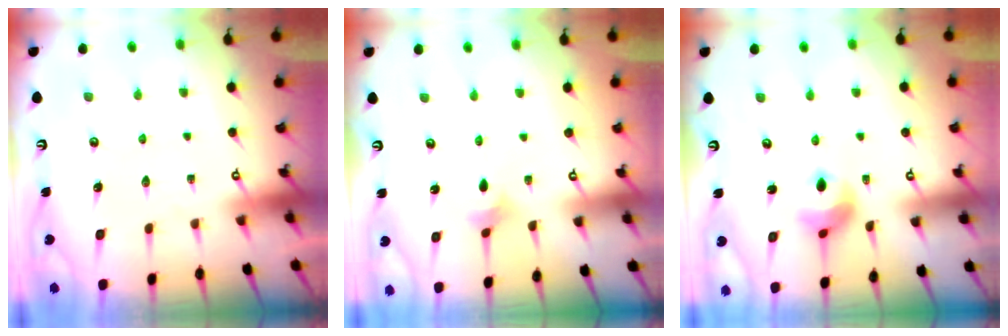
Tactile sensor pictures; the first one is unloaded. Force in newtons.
{"total": 2.5, "press": 2.5, "slide": 0.5}
{"total": 8.3, "press": 8.2, "slide": 1.0}